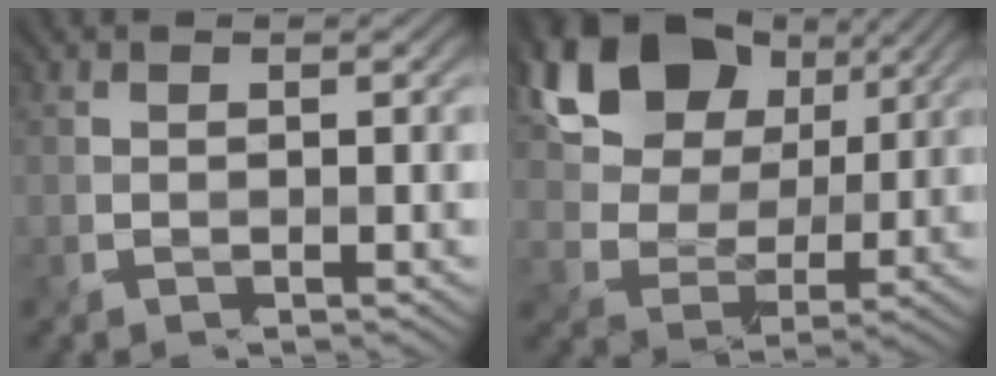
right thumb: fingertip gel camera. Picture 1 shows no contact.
{"total": 15.9, "force": [7.4, 10.7, 9.2], "torque": [-0.216, 0.036, 0.147]}